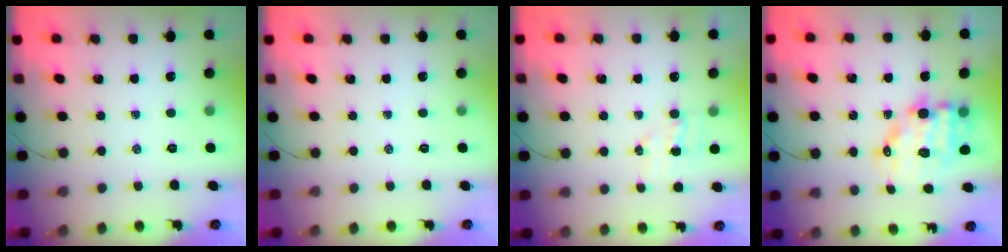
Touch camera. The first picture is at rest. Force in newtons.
{"total": 0.0}
{"total": 5.0, "press": 4.9, "slide": 1.2}
{"total": 10.9, "press": 10.6, "slide": 2.6}